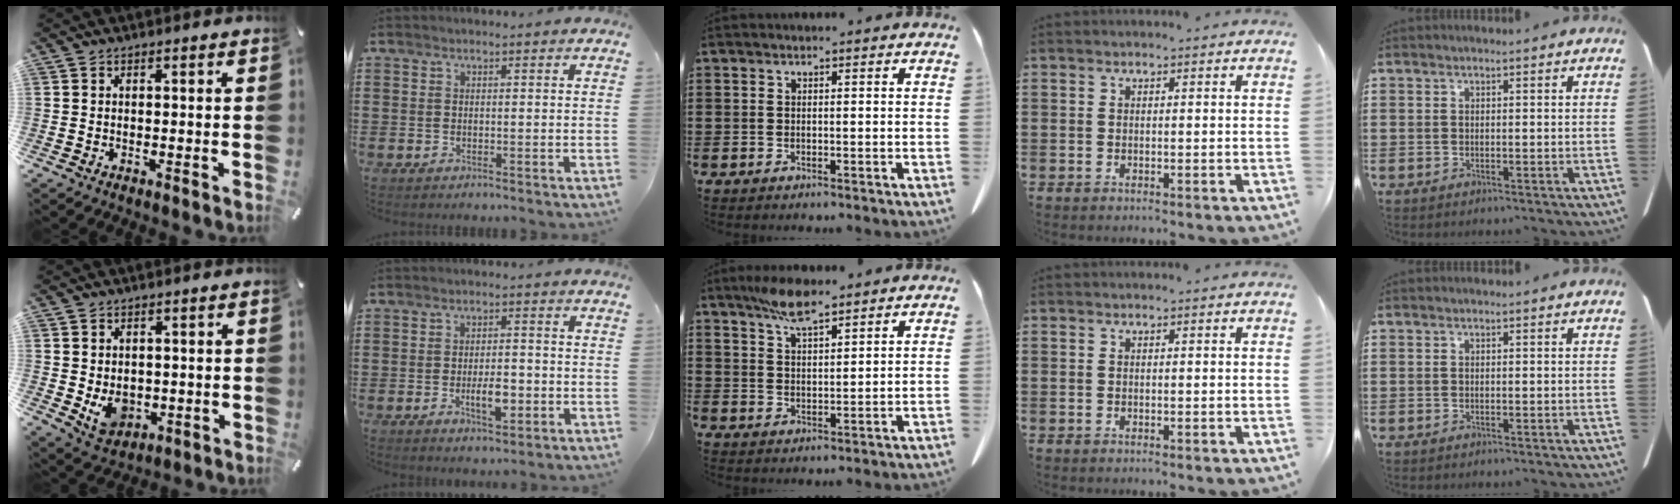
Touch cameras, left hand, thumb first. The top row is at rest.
{"thumb": {"total": 6.3, "force": [-0.4, 5.4, 3.3], "torque": [-0.047, 0.000, -0.002]}, "index": {"total": 4.9, "force": [-1.4, 2.1, 4.3], "torque": [-0.071, 0.002, -0.026]}, "middle": {"total": 6.7, "force": [5.0, 1.6, 4.0], "torque": [-0.091, -0.002, 0.092]}}